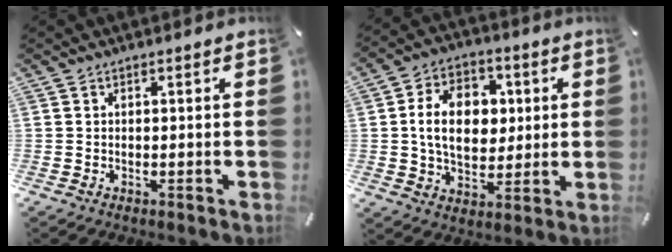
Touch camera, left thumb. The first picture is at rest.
{"total": 13.4, "force": [1.3, 9.9, 9.0], "torque": [-0.165, 0.014, 0.022]}